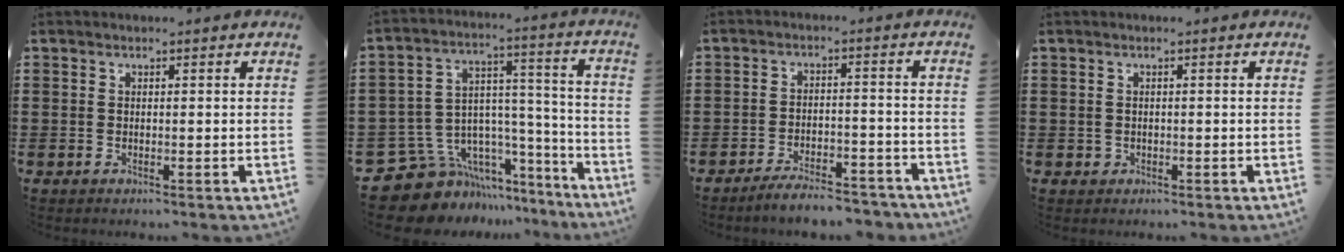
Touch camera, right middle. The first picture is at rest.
{"total": 10.2, "force": [-8.0, 5.9, 2.4], "torque": [-0.076, 0.000, -0.146]}
{"total": 5.2, "force": [-4.8, 0.4, 1.8], "torque": [-0.036, -0.002, -0.094]}
{"total": 0.6, "force": [-0.1, 0.6, 0.1], "torque": [-0.005, 0.004, -0.003]}